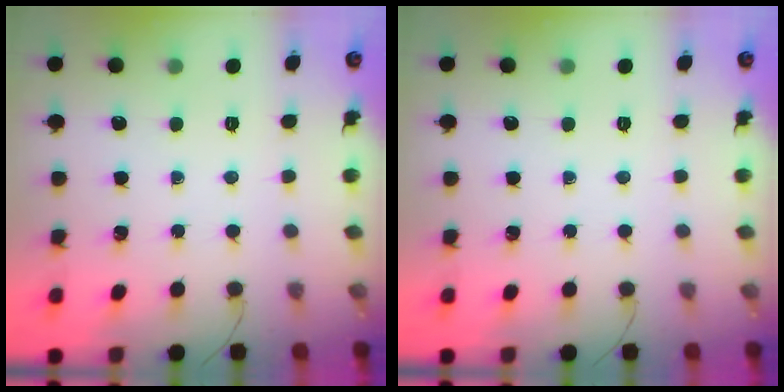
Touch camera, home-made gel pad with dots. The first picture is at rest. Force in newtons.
{"total": 0.0}